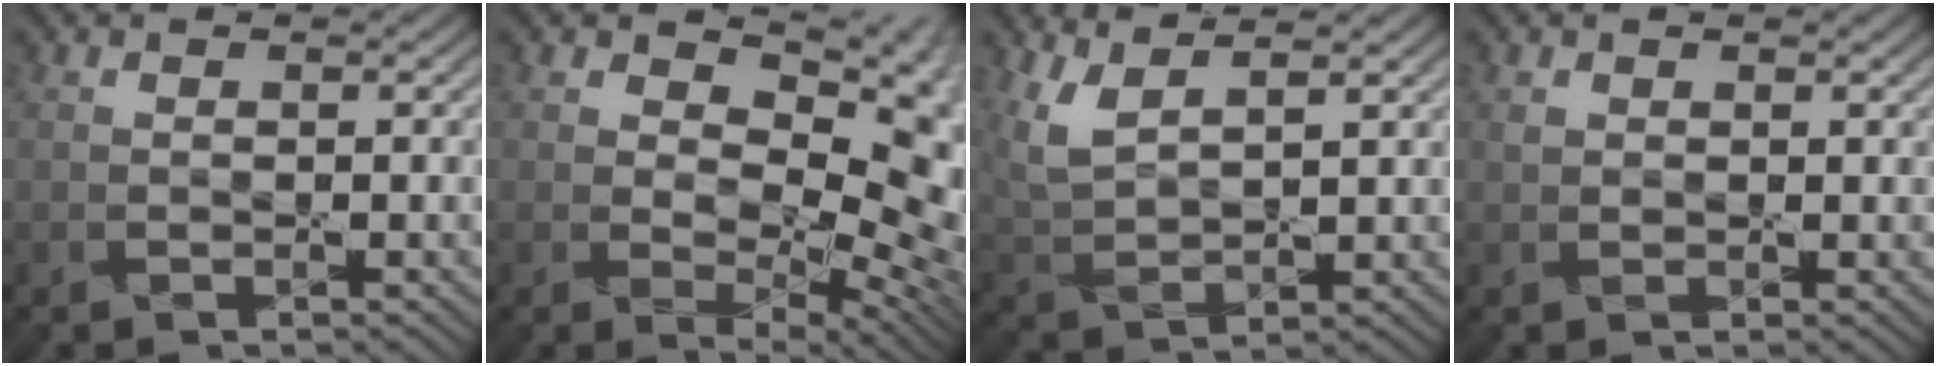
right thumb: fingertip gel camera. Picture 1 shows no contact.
{"total": 12.8, "force": [3.0, 7.3, 10.1], "torque": [-0.132, -0.010, 0.050]}
{"total": 6.1, "force": [4.1, 2.1, 4.0], "torque": [-0.108, -0.001, 0.089]}
{"total": 1.1, "force": [0.6, 0.8, 0.4], "torque": [-0.010, -0.003, 0.013]}